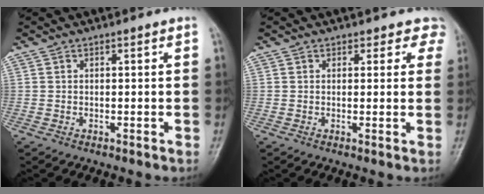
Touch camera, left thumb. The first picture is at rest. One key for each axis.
{"total": 4.1, "fx": 3.2, "fy": 2.5, "fz": -0.3, "tx": 0.049, "ty": -0.013, "tz": 0.010}